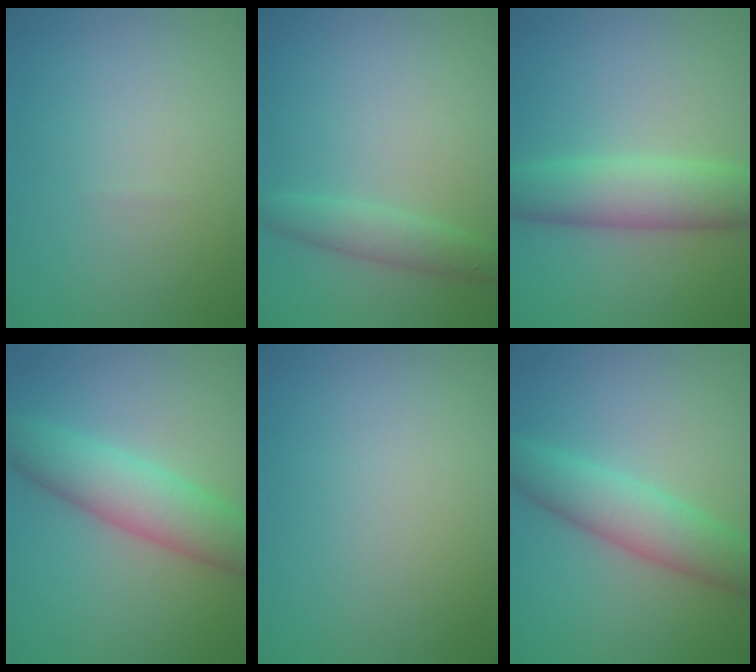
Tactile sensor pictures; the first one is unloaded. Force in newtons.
{"total": 2.4, "press": 2.4, "slide": 0.1}
{"total": 5.6, "press": 5.6, "slide": 0.1}
{"total": 5.8, "press": 5.8, "slide": 0.2}
{"total": 0.0}
{"total": 5.0, "press": 5.0, "slide": 0.1}